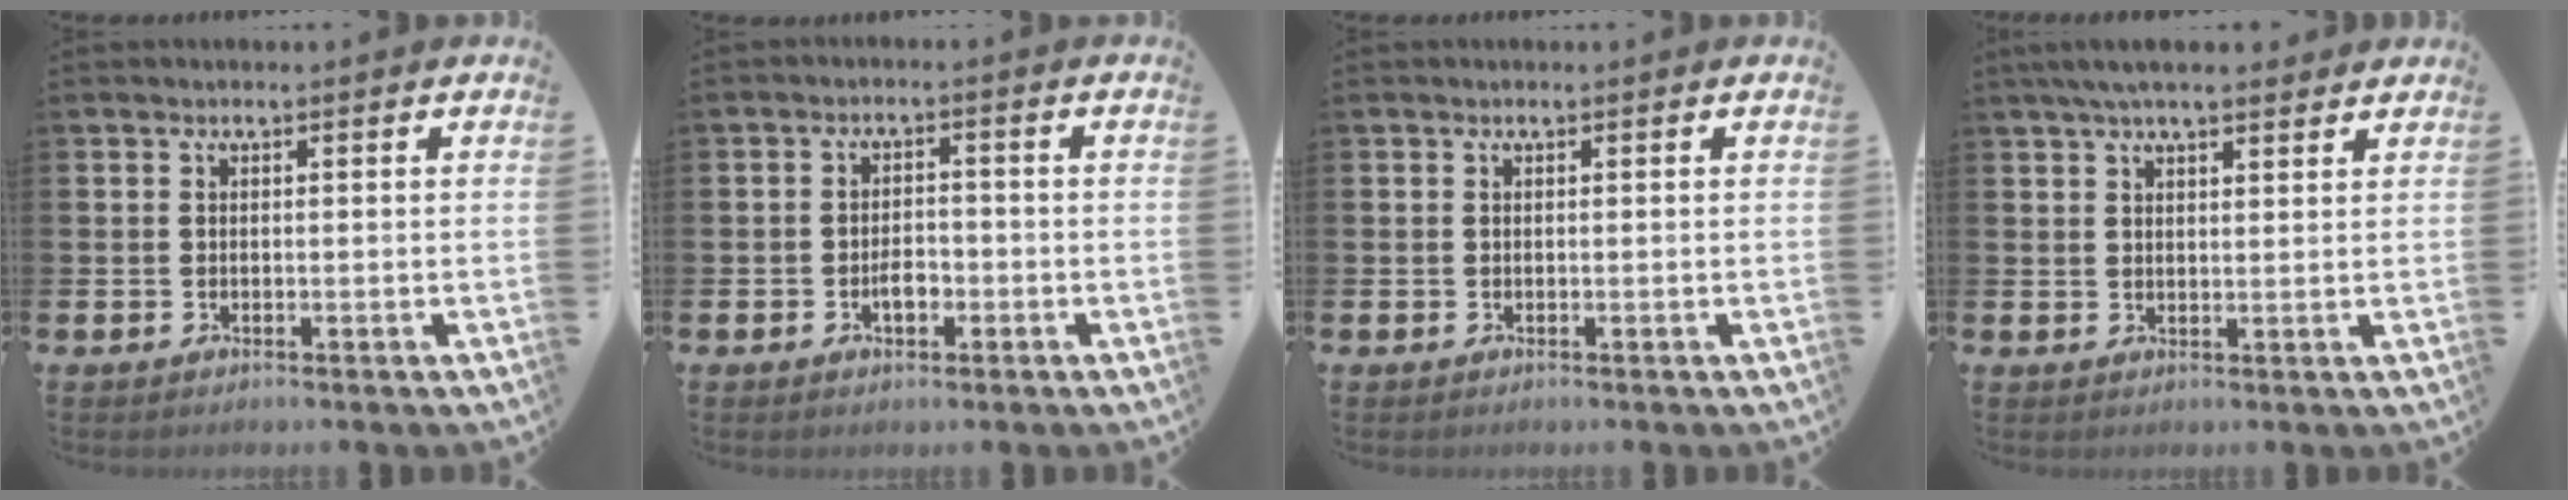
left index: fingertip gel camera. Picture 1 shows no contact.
{"total": 2.7, "force": [-1.0, 1.6, 2.0], "torque": [-0.027, 0.000, -0.022]}
{"total": 0.0}
{"total": 4.6, "force": [4.0, 1.0, 2.1], "torque": [-0.048, -0.004, 0.072]}